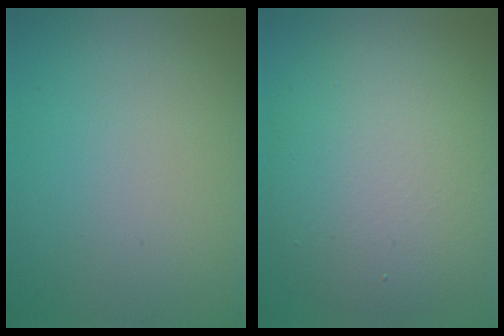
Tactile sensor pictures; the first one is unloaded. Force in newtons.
{"total": 9.0, "press": 9.0, "slide": 0.2}